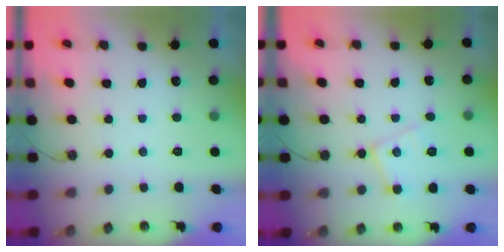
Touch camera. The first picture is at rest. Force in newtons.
{"total": 11.8, "press": 11.8, "slide": 0.8}